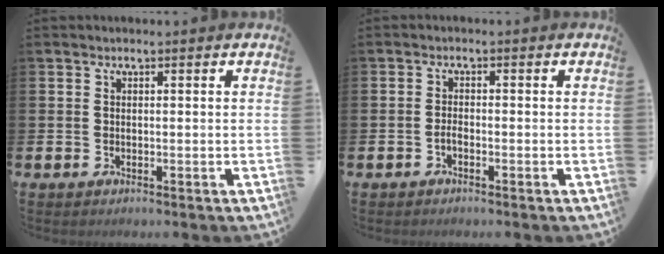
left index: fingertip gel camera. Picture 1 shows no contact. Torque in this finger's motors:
{"motor_torque": [0.16, 0.02, 0.00, 0.05]}